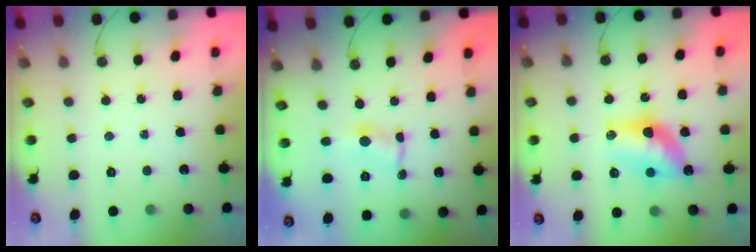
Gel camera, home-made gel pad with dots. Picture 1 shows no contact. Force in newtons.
{"total": 1.1, "press": 1.0, "slide": 0.2}
{"total": 10.8, "press": 10.8, "slide": 0.8}